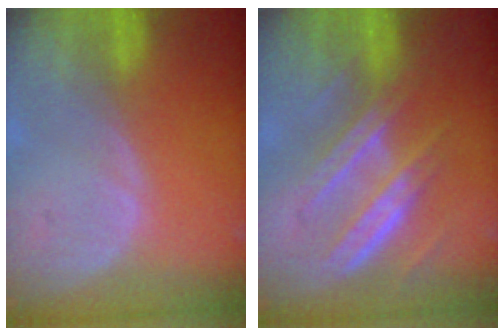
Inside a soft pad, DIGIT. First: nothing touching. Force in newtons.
{"total": 7.7, "press": 6.9, "slide": 3.5}